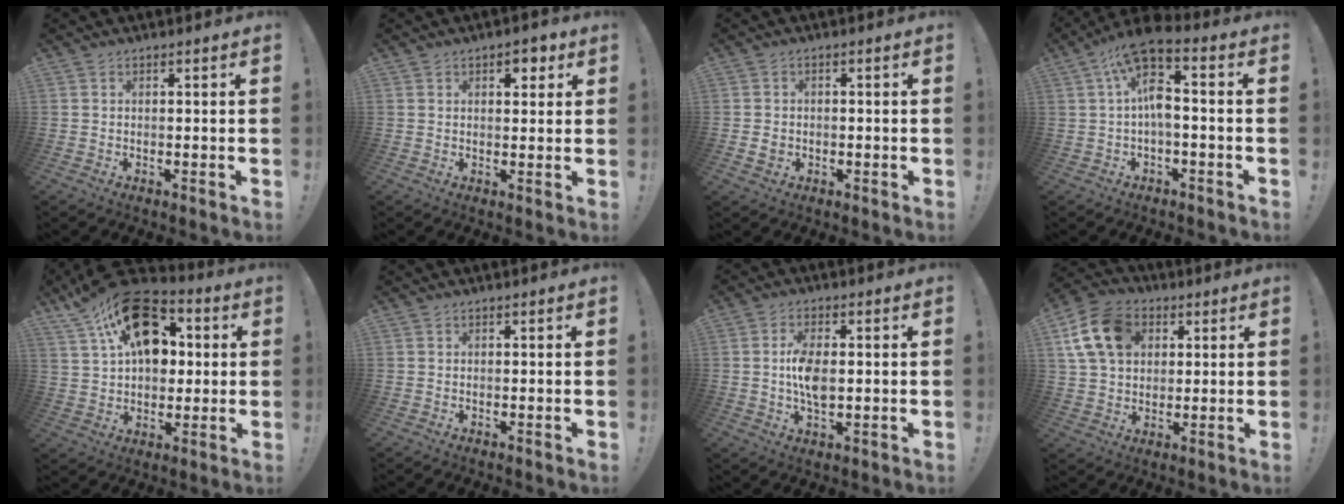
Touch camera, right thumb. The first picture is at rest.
{"total": 3.8, "force": [1.8, 2.4, 2.3], "torque": [-0.014, -0.006, 0.025]}
{"total": 2.4, "force": [-0.6, 2.2, 0.9], "torque": [-0.013, 0.007, -0.009]}
{"total": 10.7, "force": [2.2, 3.5, 9.9], "torque": [-0.186, -0.011, 0.034]}
{"total": 21.4, "force": [8.5, 13.7, 14.1], "torque": [-0.210, -0.037, 0.155]}
{"total": 0.0}
{"total": 7.7, "force": [0.0, 4.1, 6.6], "torque": [-0.115, -0.003, -0.006]}
{"total": 15.1, "force": [5.2, 11.4, 8.4], "torque": [-0.140, -0.010, 0.106]}